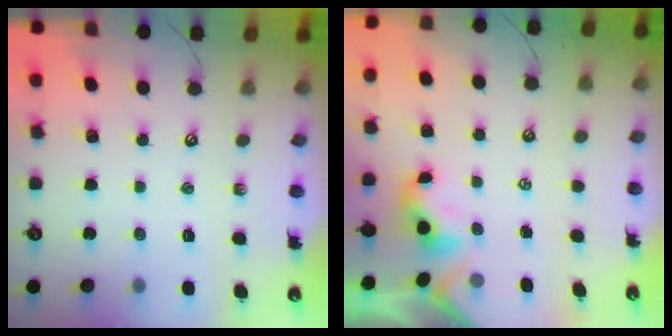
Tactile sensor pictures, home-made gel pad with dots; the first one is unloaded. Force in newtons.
{"total": 0.6, "press": 0.5, "slide": 0.4}